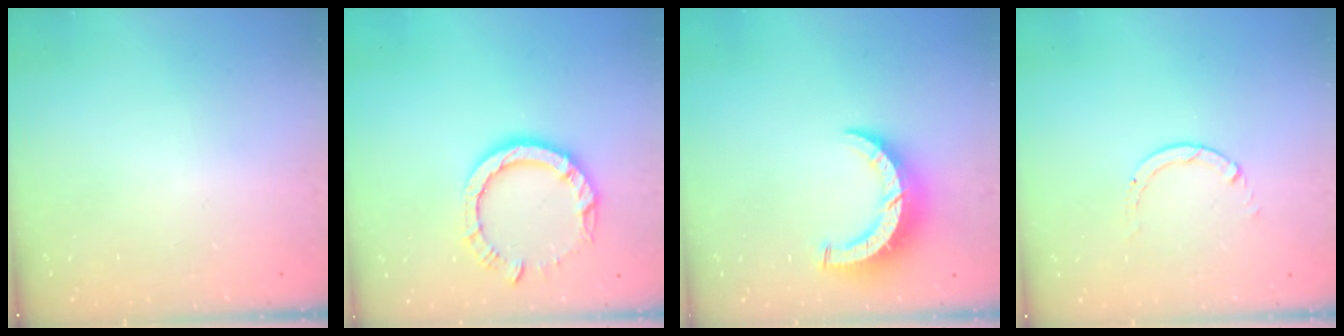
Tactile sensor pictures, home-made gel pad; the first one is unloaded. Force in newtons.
{"total": 8.9, "press": 8.9, "slide": 1.0}
{"total": 8.4, "press": 8.4, "slide": 0.7}
{"total": 0.9, "press": 0.9, "slide": 0.1}